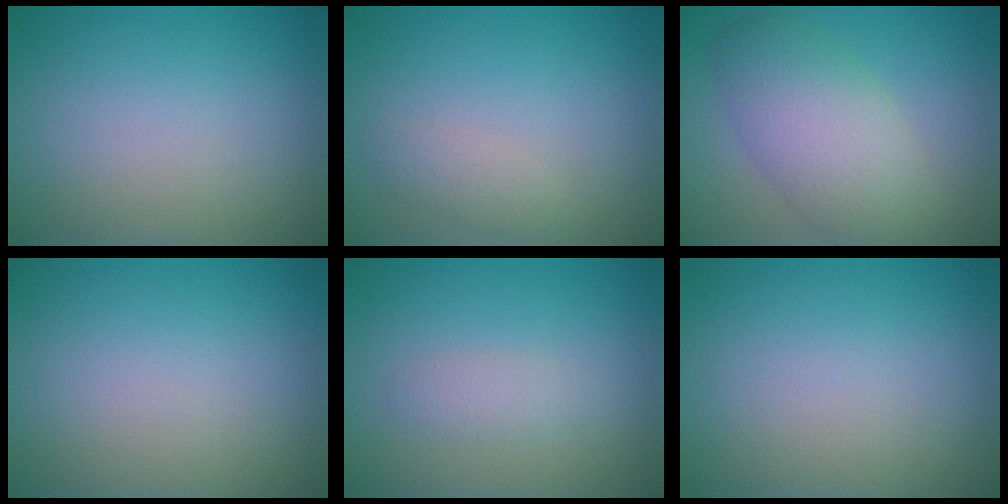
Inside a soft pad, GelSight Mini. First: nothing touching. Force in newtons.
{"total": 1.4, "press": 1.4, "slide": 0.1}
{"total": 6.5, "press": 6.5, "slide": 0.3}
{"total": 0.0}
{"total": 1.4, "press": 1.4, "slide": 0.1}
{"total": 0.0}